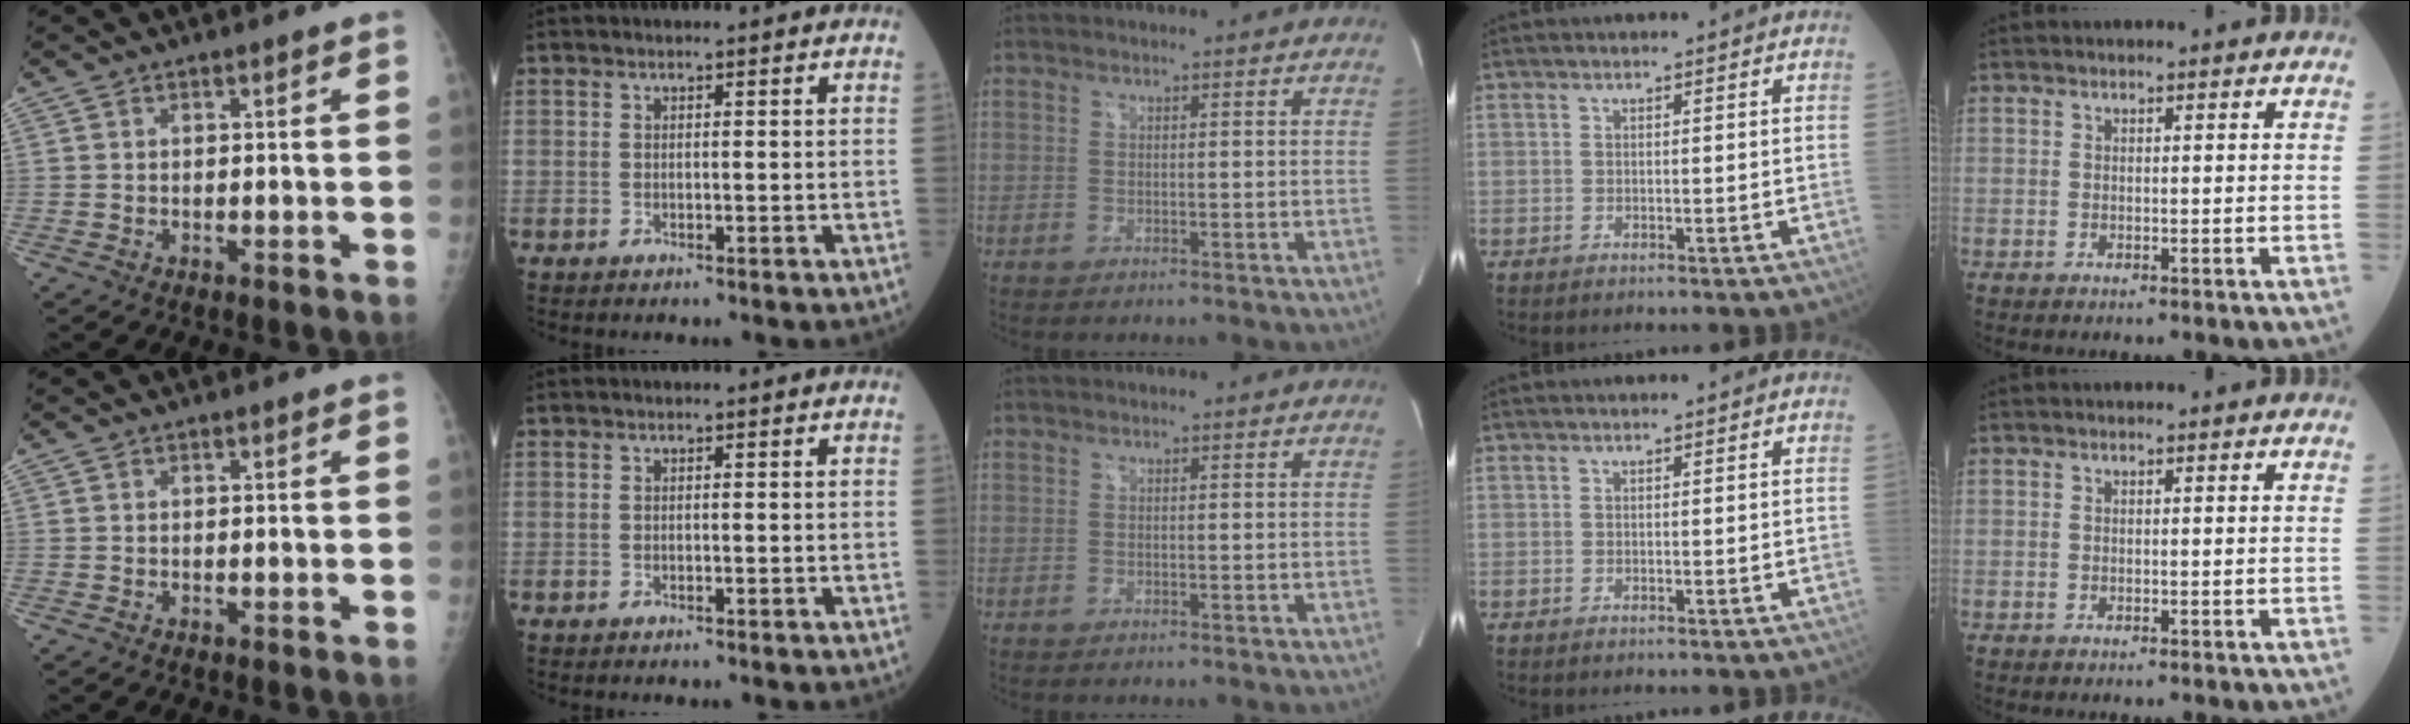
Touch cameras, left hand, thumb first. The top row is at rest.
{}